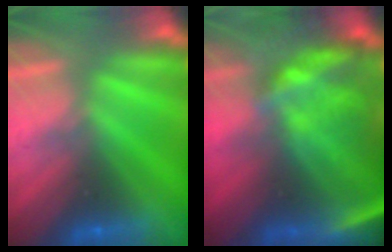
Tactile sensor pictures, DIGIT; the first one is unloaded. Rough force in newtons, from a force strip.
{"total": 11.1}